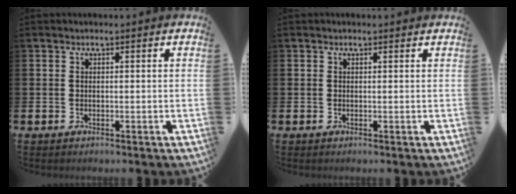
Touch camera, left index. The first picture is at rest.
{"total": 0.0}